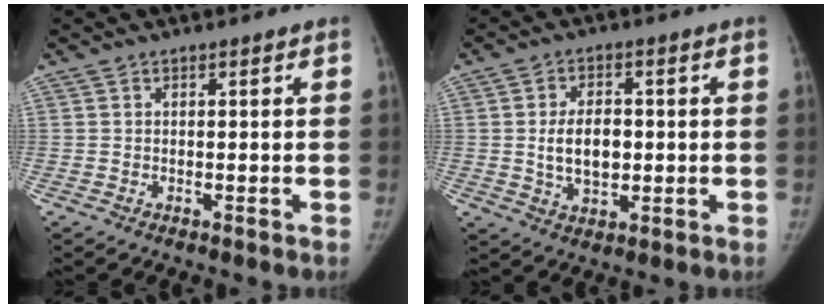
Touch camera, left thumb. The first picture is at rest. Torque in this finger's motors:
{"motor_torque": [1.00, 0.86, 0.44, -0.28, 0.15]}